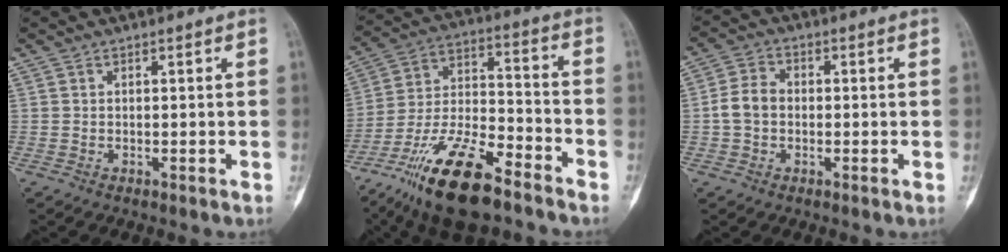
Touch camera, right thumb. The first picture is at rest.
{"total": 19.0, "force": [-12.8, 6.2, 12.6], "torque": [-0.243, 0.067, -0.231]}
{"total": 5.1, "force": [-0.5, 3.9, 3.3], "torque": [-0.061, 0.017, -0.017]}